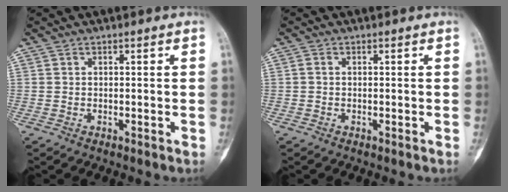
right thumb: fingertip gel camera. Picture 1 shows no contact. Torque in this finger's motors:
{"motor_torque": [-0.04, -0.04, 0.24, -0.13, 0.01]}